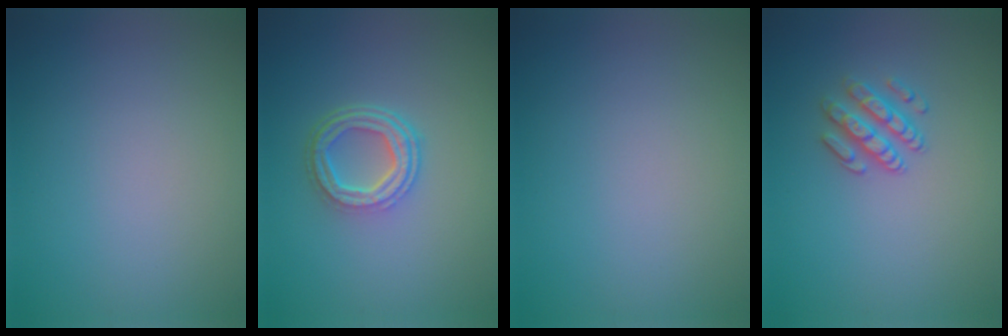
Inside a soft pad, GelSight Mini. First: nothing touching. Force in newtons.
{"total": 4.3, "press": 3.1, "slide": 2.9}
{"total": 0.0}
{"total": 2.5, "press": 2.3, "slide": 0.9}